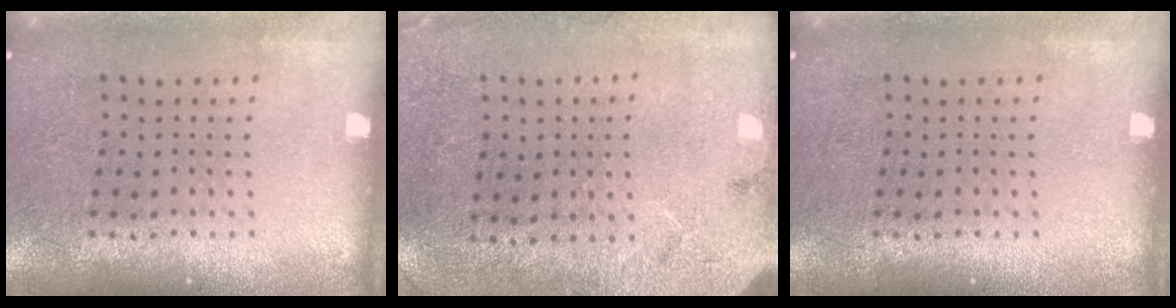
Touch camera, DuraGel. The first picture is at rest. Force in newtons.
{"total": 2.7, "press": 2.2, "slide": 1.7}
{"total": 0.0}